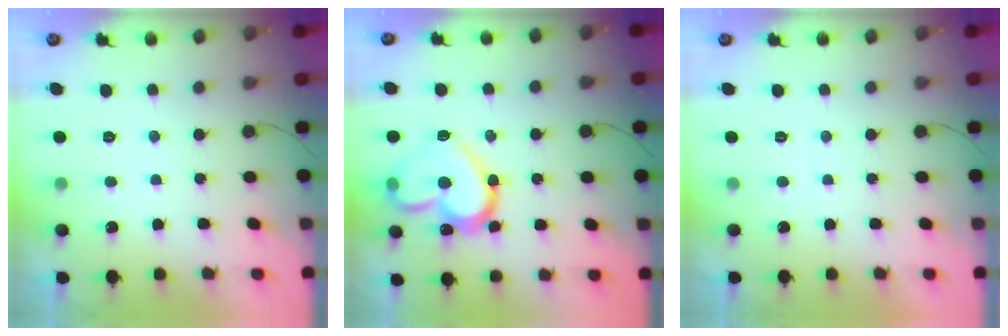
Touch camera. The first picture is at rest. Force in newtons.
{"total": 17.6, "press": 17.6, "slide": 1.6}
{"total": 1.9, "press": 1.9, "slide": 0.1}